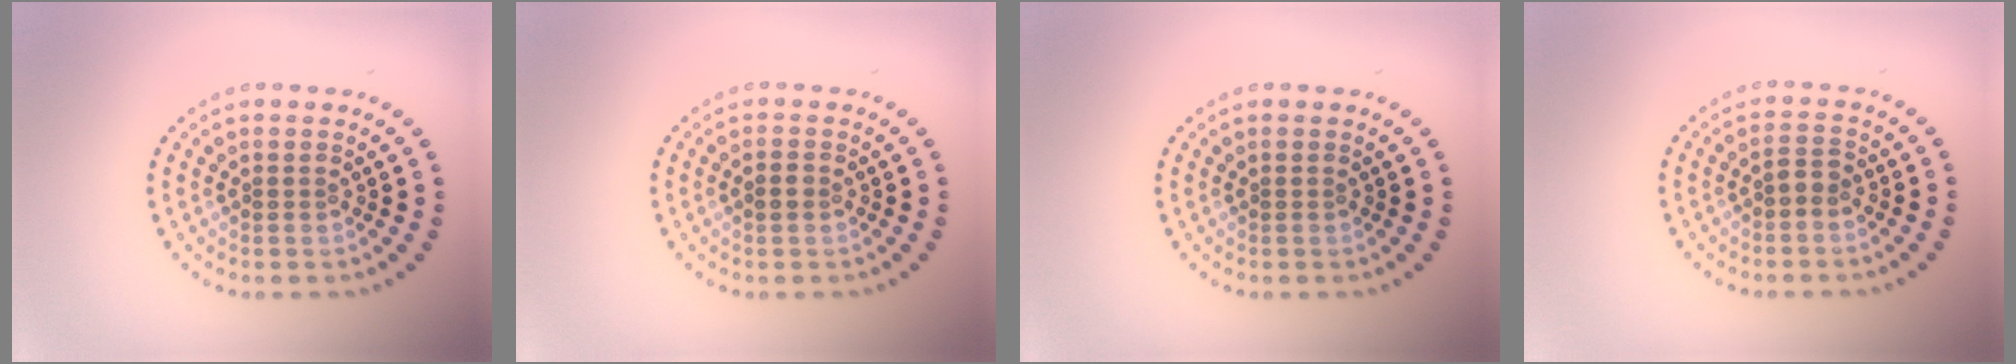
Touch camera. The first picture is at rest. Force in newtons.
{"total": 1.1, "press": 1.1, "slide": 0.0}
{"total": 0.0}
{"total": 1.1, "press": 1.1, "slide": 0.4}